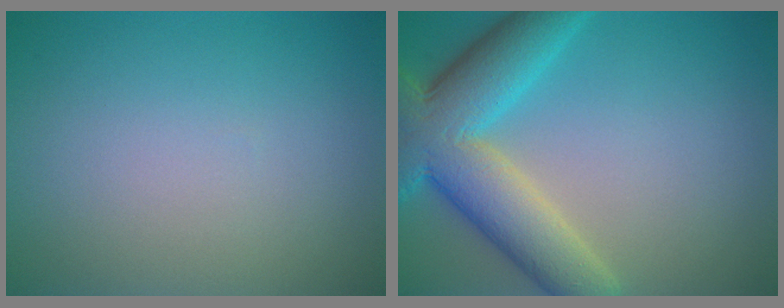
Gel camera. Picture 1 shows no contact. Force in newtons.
{"total": 9.8, "press": 9.8, "slide": 0.6}